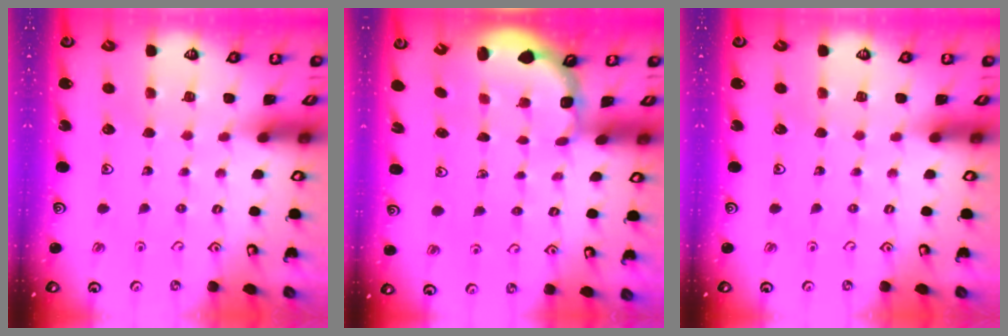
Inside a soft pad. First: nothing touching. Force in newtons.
{"total": 2.7, "press": 2.0, "slide": 1.7}
{"total": 0.0}